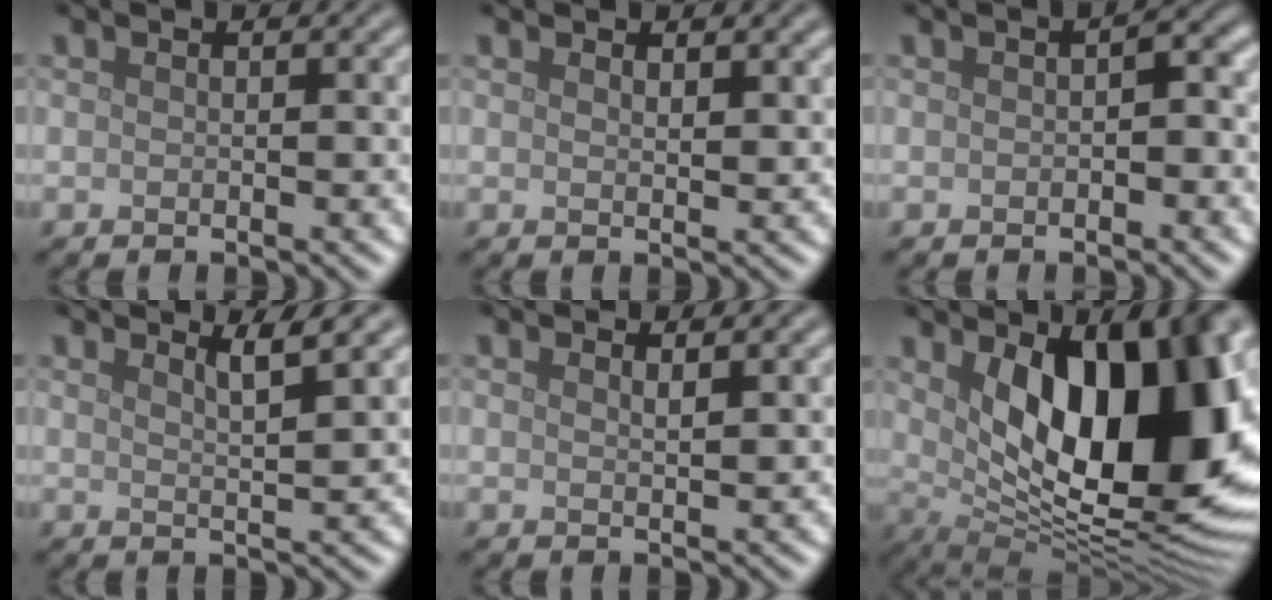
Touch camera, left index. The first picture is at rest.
{"total": 1.2, "force": [1.0, 0.4, 0.6], "torque": [-0.009, -0.002, 0.018]}
{"total": 1.6, "force": [-0.2, 0.8, 1.4], "torque": [-0.019, 0.006, -0.003]}
{"total": 2.6, "force": [1.9, 0.4, 1.8], "torque": [-0.016, 0.004, 0.028]}
{"total": 0.9, "force": [0.8, 0.2, 0.4], "torque": [-0.001, 0.001, 0.012]}
{"total": 14.4, "force": [2.8, 6.8, 12.4], "torque": [-0.154, -0.006, 0.043]}